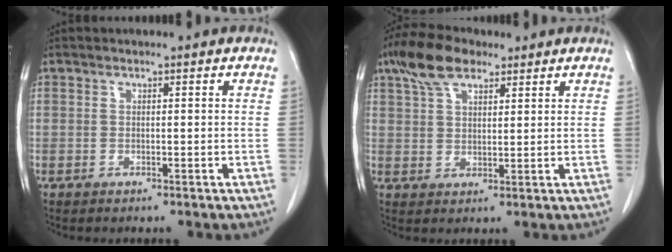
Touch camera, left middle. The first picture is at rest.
{"total": 7.7, "force": [5.2, 3.3, 4.7], "torque": [-0.097, 0.023, 0.100]}